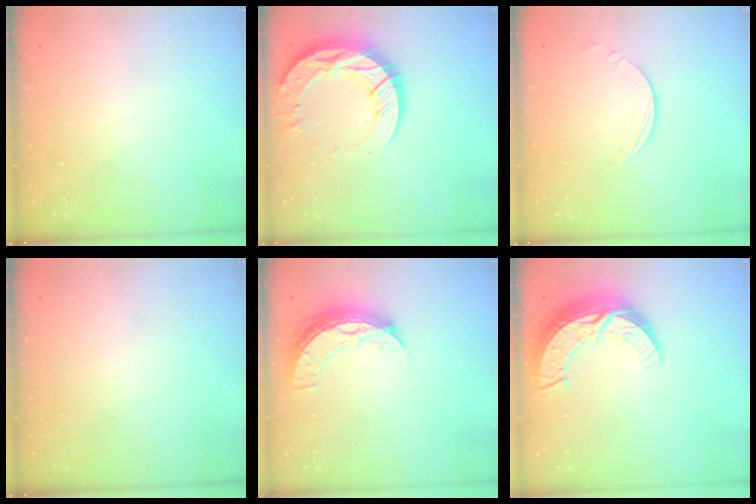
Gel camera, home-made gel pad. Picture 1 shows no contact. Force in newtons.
{"total": 18.7, "press": 18.6, "slide": 1.8}
{"total": 3.9, "press": 3.9, "slide": 0.3}
{"total": 0.0}
{"total": 9.8, "press": 9.8, "slide": 0.7}
{"total": 13.0, "press": 12.9, "slide": 1.0}